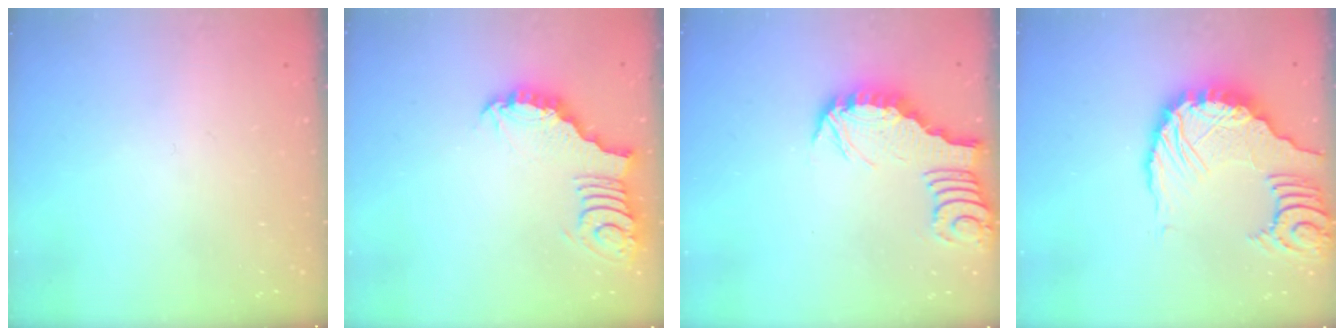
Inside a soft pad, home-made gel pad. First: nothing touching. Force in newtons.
{"total": 3.5, "press": 3.5, "slide": 0.7}
{"total": 2.7, "press": 2.7, "slide": 0.1}
{"total": 11.1, "press": 11.1, "slide": 1.3}